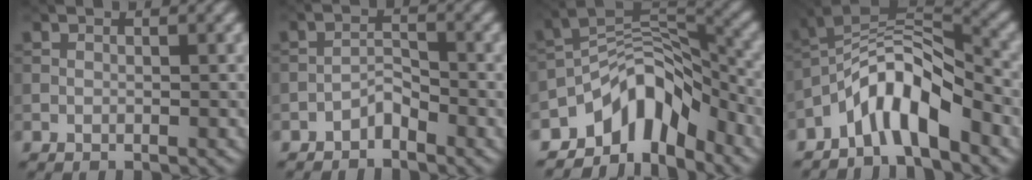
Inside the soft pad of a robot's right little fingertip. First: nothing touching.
{"total": 1.5, "force": [-1.2, 0.6, 0.6], "torque": [-0.010, 0.007, -0.027]}
{"total": 7.6, "force": [-5.2, 3.8, 3.9], "torque": [-0.036, 0.003, -0.103]}
{"total": 6.8, "force": [-4.2, 2.3, 4.8], "torque": [-0.075, 0.011, -0.085]}